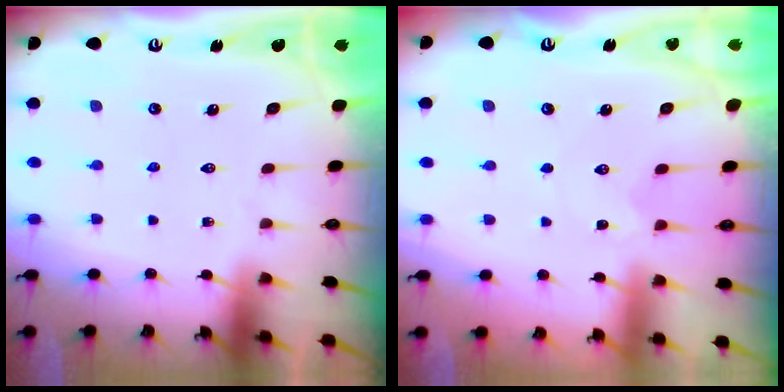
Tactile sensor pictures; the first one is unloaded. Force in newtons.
{"total": 1.9, "press": 1.9, "slide": 0.2}